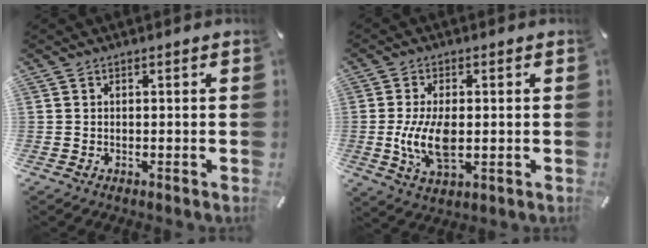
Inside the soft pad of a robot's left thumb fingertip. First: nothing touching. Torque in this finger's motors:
{"motor_torque": [1.15, 1.14, 1.14, 0.08, 0.32]}